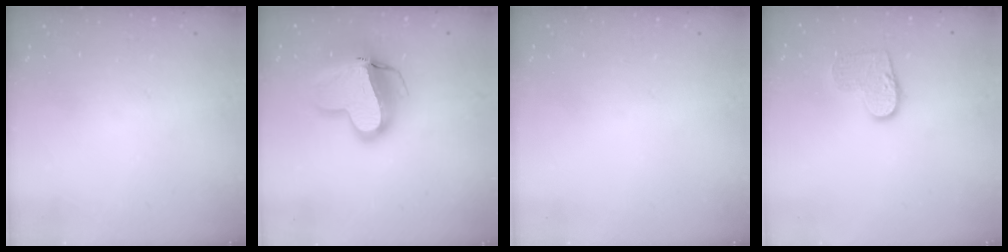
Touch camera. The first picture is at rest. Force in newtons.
{"total": 15.5, "press": 15.3, "slide": 2.2}
{"total": 0.0}
{"total": 9.0, "press": 9.0, "slide": 0.5}